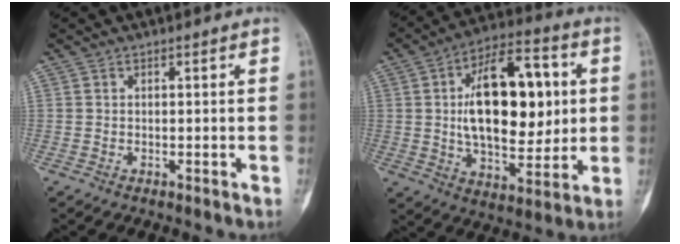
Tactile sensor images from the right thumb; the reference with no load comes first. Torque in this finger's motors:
{"motor_torque": [1.98, 2.46, 1.25, -0.32, 0.47]}